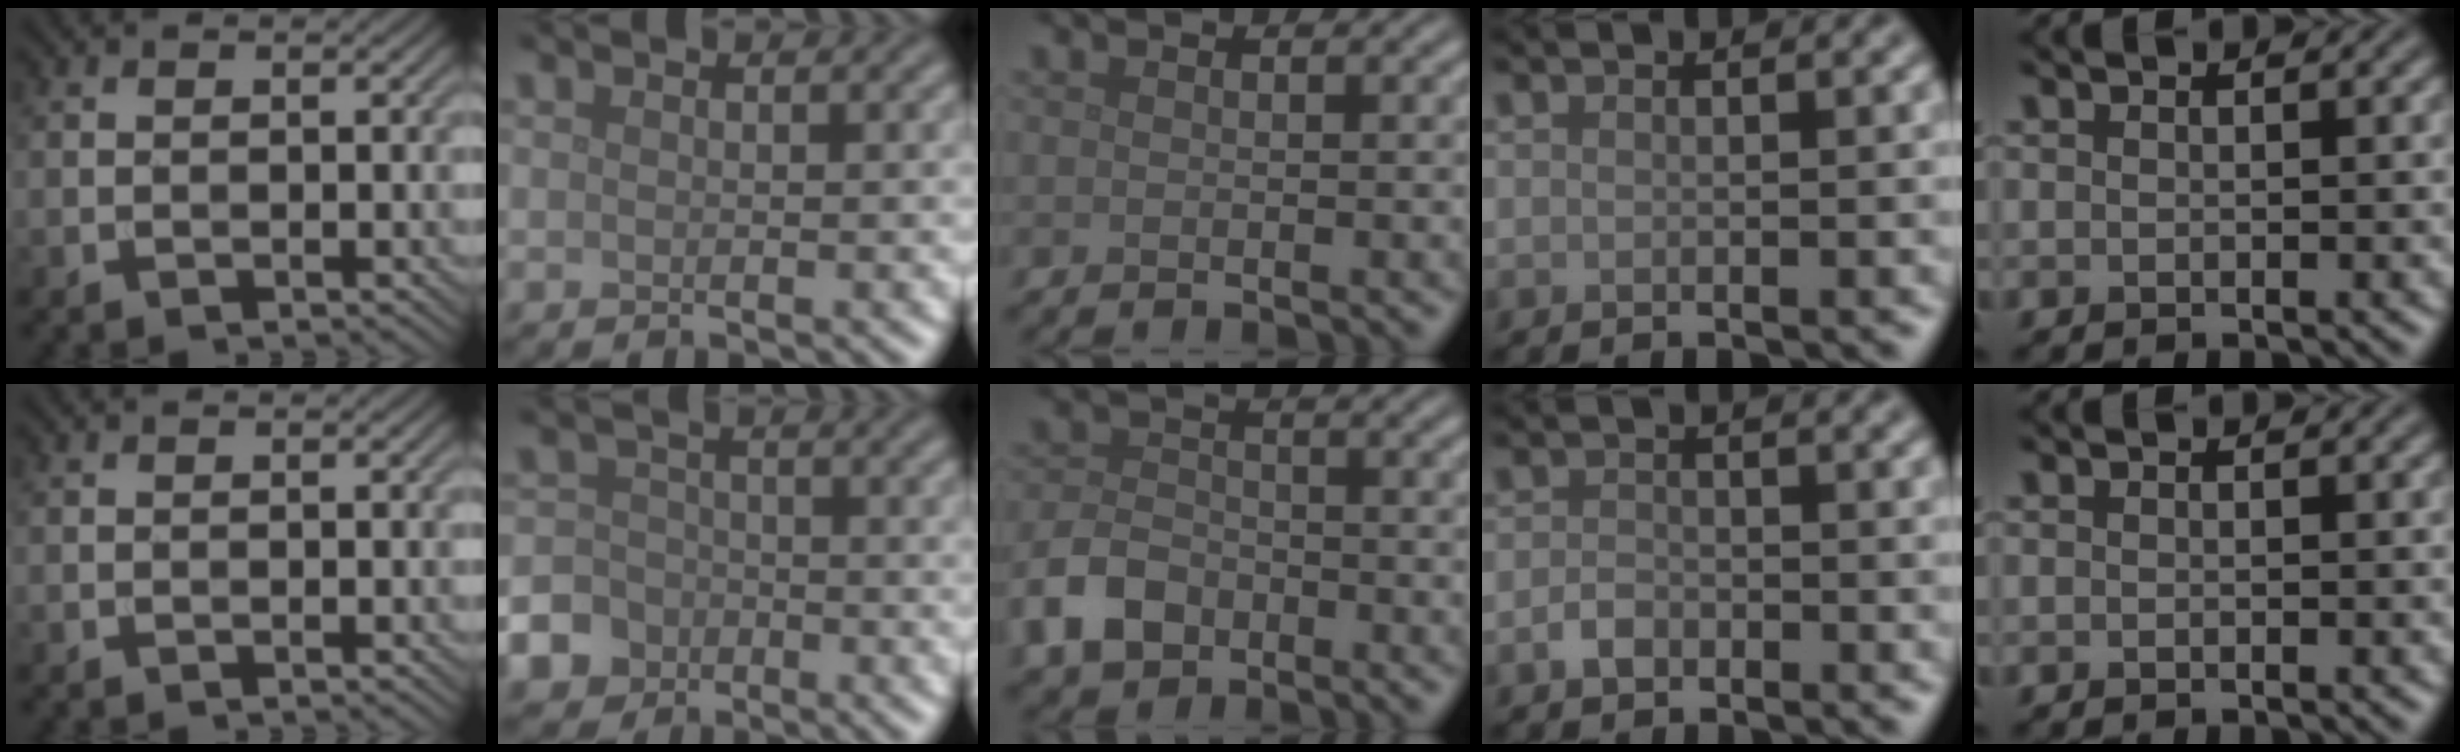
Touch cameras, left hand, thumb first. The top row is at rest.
{"index": {"total": 8.1, "force": [-4.5, 6.5, 1.6], "torque": [-0.038, -0.028, -0.096]}, "middle": {"total": 4.1, "force": [-2.3, 2.8, 2.0], "torque": [-0.042, -0.001, -0.051]}, "ring": {"total": 1.5, "force": [-0.8, 1.0, 0.7], "torque": [-0.012, 0.003, -0.019]}}